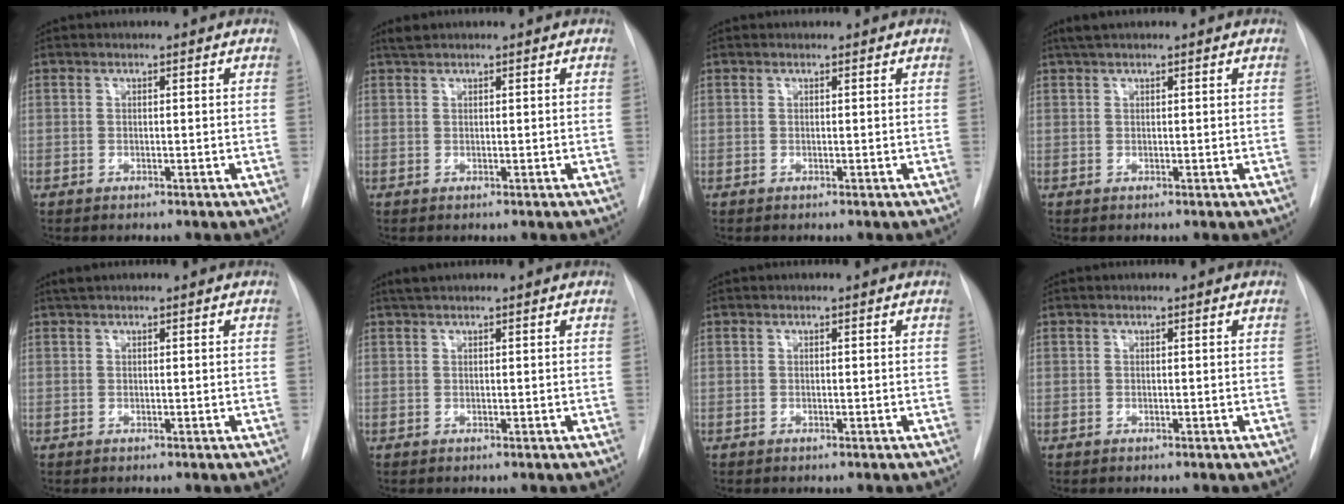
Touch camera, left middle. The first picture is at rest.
{"total": 1.1, "force": [1.0, 0.1, 0.4], "torque": [-0.012, 0.008, 0.023]}
{"total": 0.0}
{"total": 2.2, "force": [1.7, 0.2, 1.3], "torque": [-0.025, 0.018, 0.031]}
{"total": 1.2, "force": [0.9, 0.0, 0.7], "torque": [-0.017, 0.014, 0.020]}
{"total": 1.4, "force": [1.2, 0.1, 0.8], "torque": [-0.018, 0.012, 0.025]}
{"total": 0.0}
{"total": 0.0}